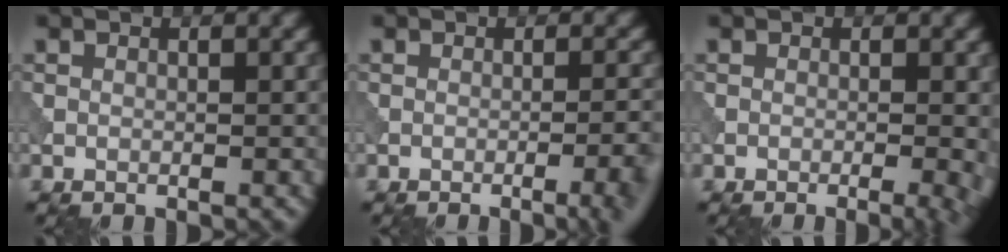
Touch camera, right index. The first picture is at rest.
{"total": 4.1, "force": [-1.8, 1.2, 3.5], "torque": [-0.032, 0.006, -0.024]}
{"total": 3.5, "force": [-0.9, 1.1, 3.2], "torque": [-0.031, 0.000, -0.011]}